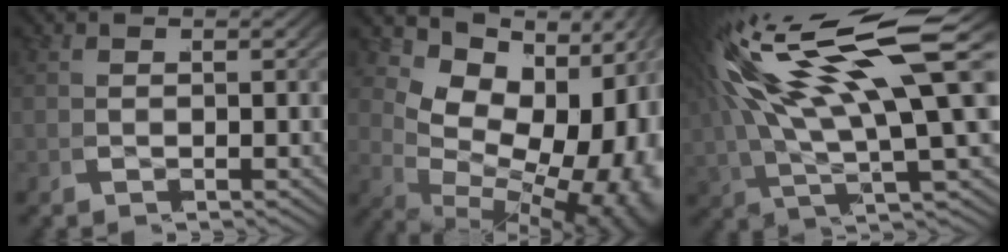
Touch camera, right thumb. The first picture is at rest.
{"total": 17.0, "force": [0.6, 10.8, 13.1], "torque": [-0.198, -0.020, 0.021]}
{"total": 10.3, "force": [1.8, 4.4, 9.2], "torque": [-0.172, 0.008, 0.036]}